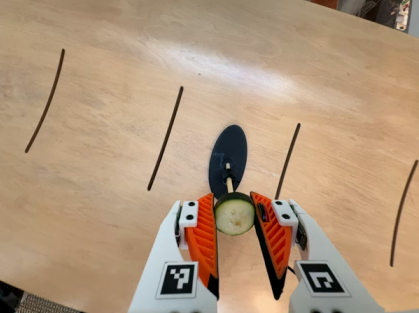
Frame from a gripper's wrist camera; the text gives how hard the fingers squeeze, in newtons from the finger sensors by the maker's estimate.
{"total": 9.1, "left": 9.0, "right": 9.1}